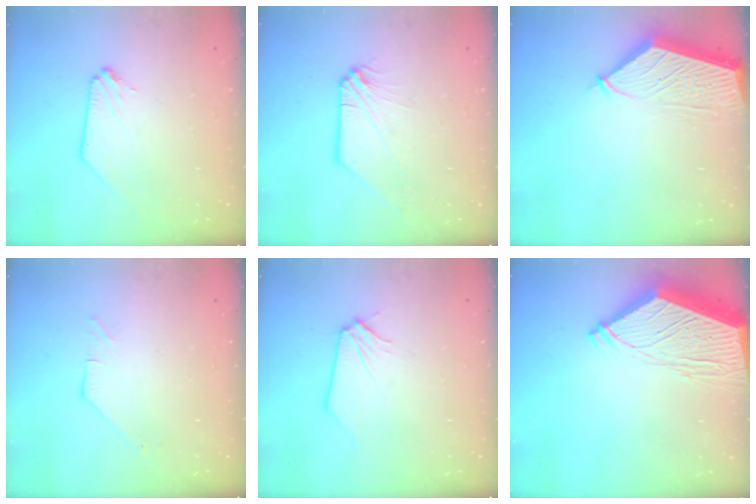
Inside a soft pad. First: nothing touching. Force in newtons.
{"total": 0.0}
{"total": 5.8, "press": 5.8, "slide": 0.4}
{"total": 0.7, "press": 0.7, "slide": 0.2}
{"total": 0.0}
{"total": 13.7, "press": 13.6, "slide": 1.7}